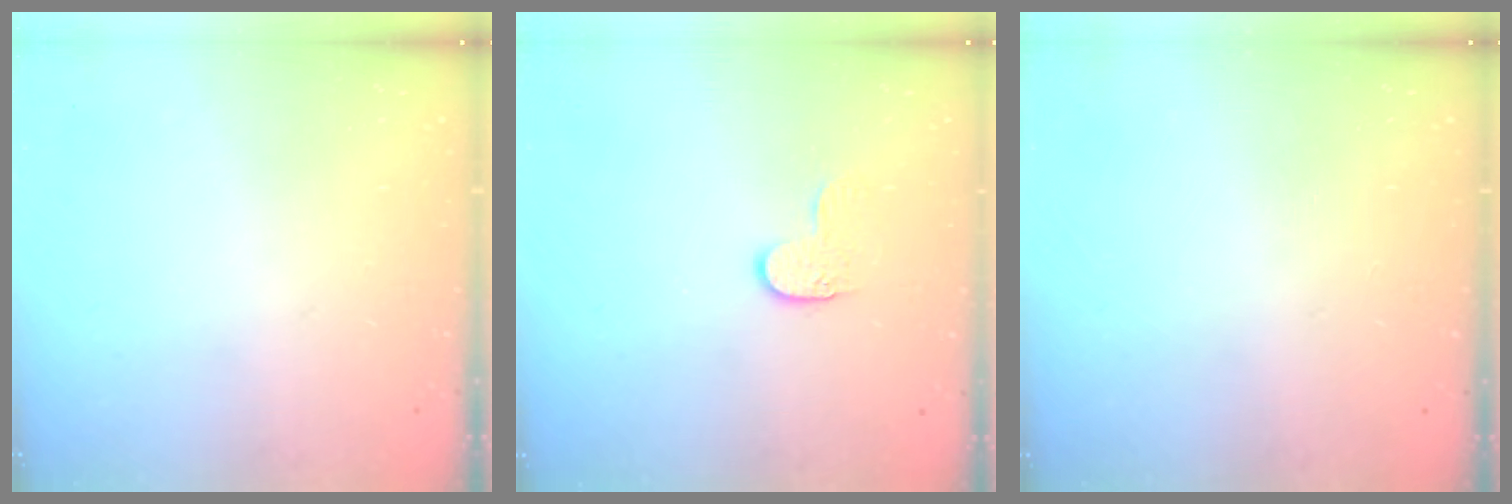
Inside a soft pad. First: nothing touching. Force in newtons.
{"total": 5.6, "press": 5.6, "slide": 0.5}
{"total": 0.5, "press": 0.5, "slide": 0.1}